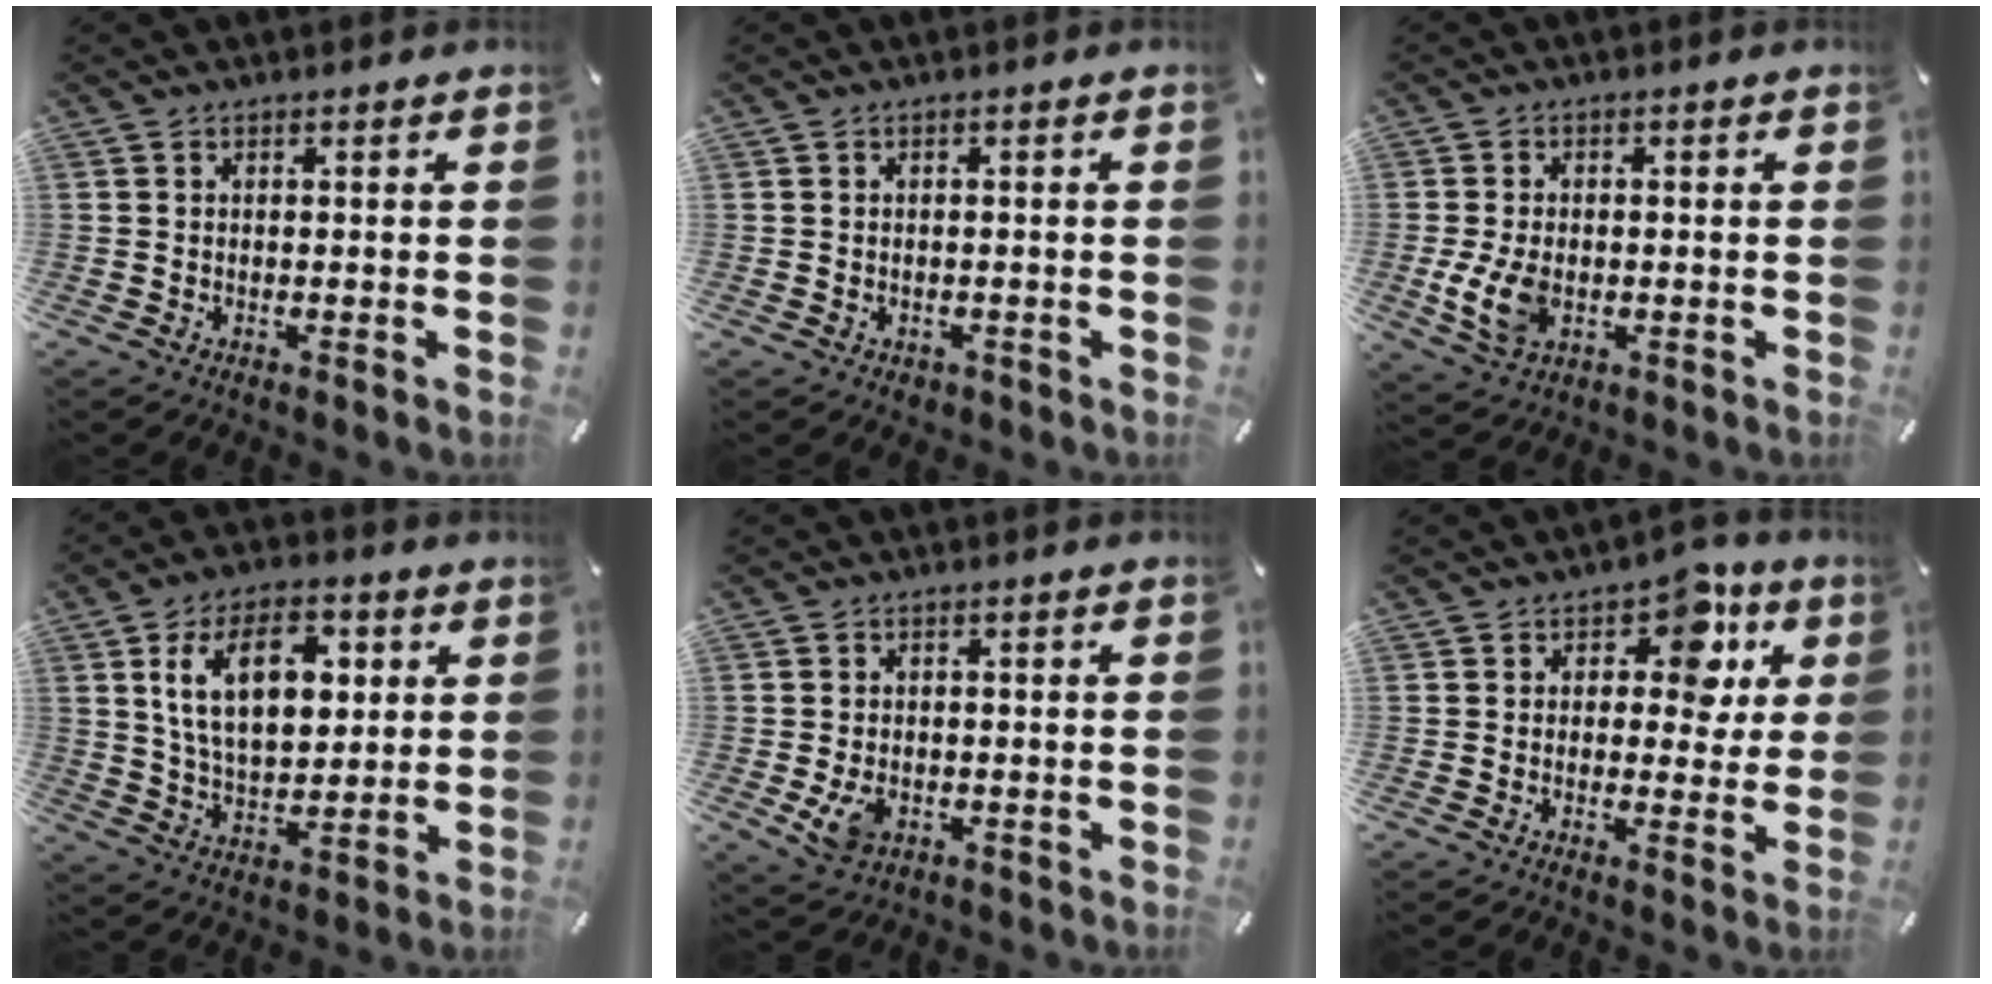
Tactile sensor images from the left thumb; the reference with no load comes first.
{"total": 1.2, "force": [-0.5, 1.1, 0.4], "torque": [-0.007, 0.004, -0.011]}
{"total": 7.7, "force": [-1.3, 5.3, 5.5], "torque": [-0.121, -0.002, -0.024]}
{"total": 15.3, "force": [4.9, 9.2, 11.1], "torque": [-0.201, 0.007, 0.083]}
{"total": 5.3, "force": [-1.2, 3.8, 3.4], "torque": [-0.059, -0.004, -0.024]}
{"total": 10.2, "force": [4.4, 6.5, 6.5], "torque": [-0.072, -0.021, 0.070]}